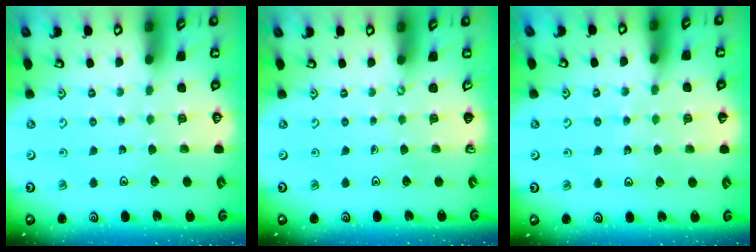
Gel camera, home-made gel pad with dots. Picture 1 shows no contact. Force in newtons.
{"total": 0.0}
{"total": 6.8, "press": 6.8, "slide": 0.7}